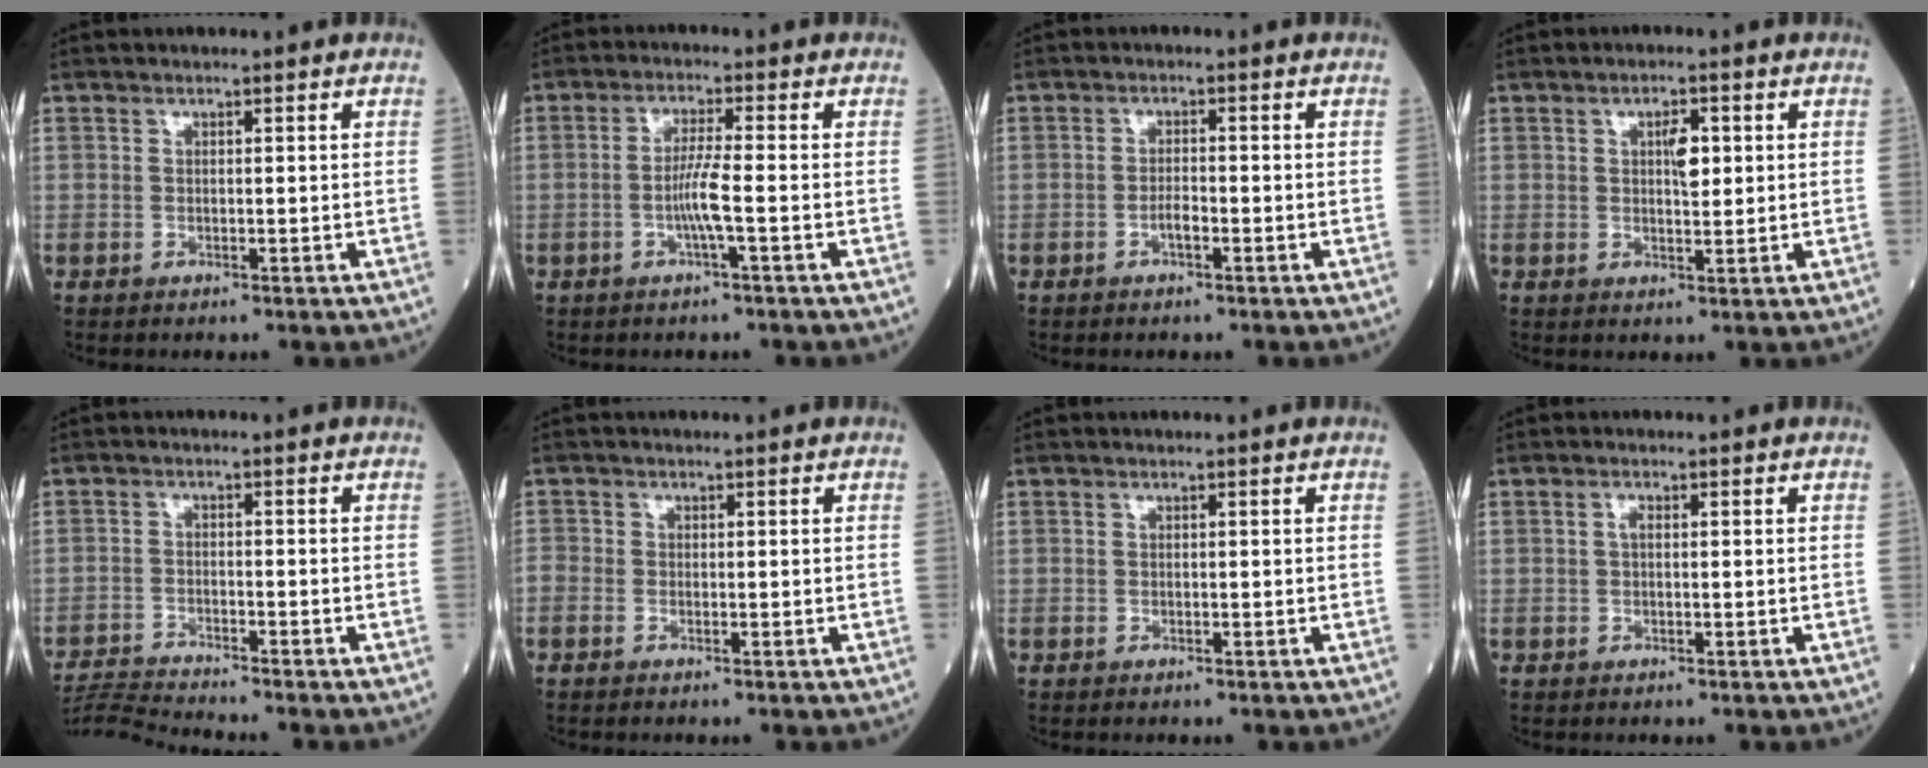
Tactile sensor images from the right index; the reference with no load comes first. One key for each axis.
{"total": 4.2, "fx": -1.2, "fy": -0.5, "fz": 4.0, "tx": -0.081, "ty": 0.001, "tz": -0.026}
{"total": 1.7, "fx": -0.9, "fy": 0.5, "fz": 1.4, "tx": -0.024, "ty": 0.004, "tz": -0.016}
{"total": 3.2, "fx": 0.8, "fy": 1.2, "fz": 2.9, "tx": -0.047, "ty": 0.003, "tz": 0.013}
{"total": 6.5, "fx": -6.1, "fy": -2.1, "fz": 0.5, "tx": -0.013, "ty": -0.012, "tz": -0.113}
{"total": 1.5, "fx": -0.6, "fy": 1.2, "fz": 0.8, "tx": -0.026, "ty": 0.003, "tz": -0.014}
{"total": 0.0}
{"total": 0.9, "fx": 0.1, "fy": 0.4, "fz": 0.8, "tx": -0.017, "ty": 0.002, "tz": 0.000}